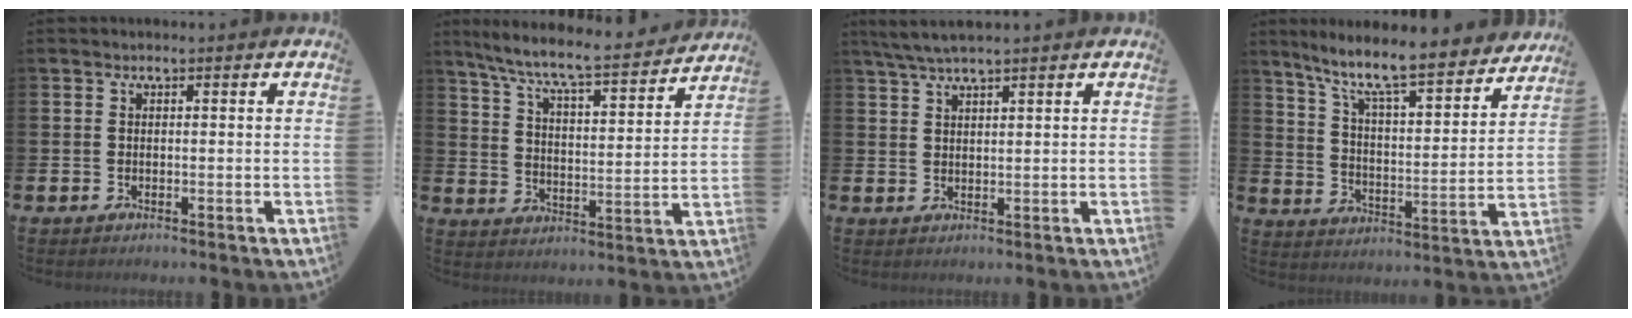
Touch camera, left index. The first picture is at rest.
{"total": 7.8, "force": [7.1, 0.6, 3.2], "torque": [-0.096, -0.053, 0.119]}
{"total": 3.6, "force": [3.2, 0.2, 1.8], "torque": [-0.044, -0.002, 0.058]}
{"total": 9.7, "force": [8.5, 1.2, 4.5], "torque": [-0.118, -0.060, 0.140]}